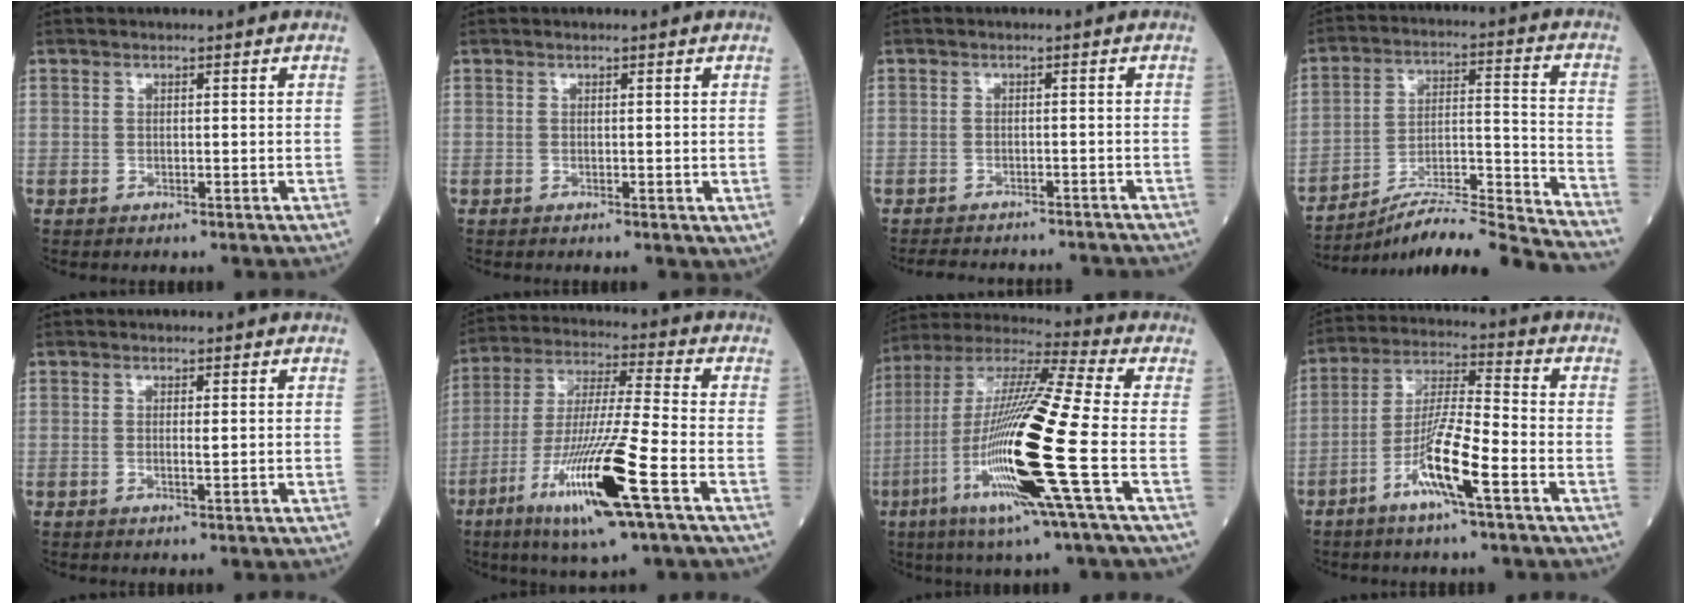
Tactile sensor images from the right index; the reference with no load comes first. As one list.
[{"total": 0.6, "force": [0.2, 0.2, 0.5], "torque": [-0.014, -0.002, 0.005]}, {"total": 10.0, "force": [-9.4, 2.1, 2.7], "torque": [-0.041, 0.002, -0.108]}, {"total": 20.1, "force": [-18.7, -1.8, 7.2], "torque": [-0.101, 0.003, -0.290]}, {"total": 0.9, "force": [0.1, -0.1, 0.9], "torque": [-0.019, -0.001, 0.004]}, {"total": 16.8, "force": [-7.3, 0.0, 15.1], "torque": [-0.313, -0.029, -0.132]}, {"total": 21.4, "force": [-6.1, -0.4, 20.5], "torque": [-0.430, -0.033, -0.127]}, {"total": 10.0, "force": [-4.6, 0.3, 8.9], "torque": [-0.176, -0.002, -0.089]}]